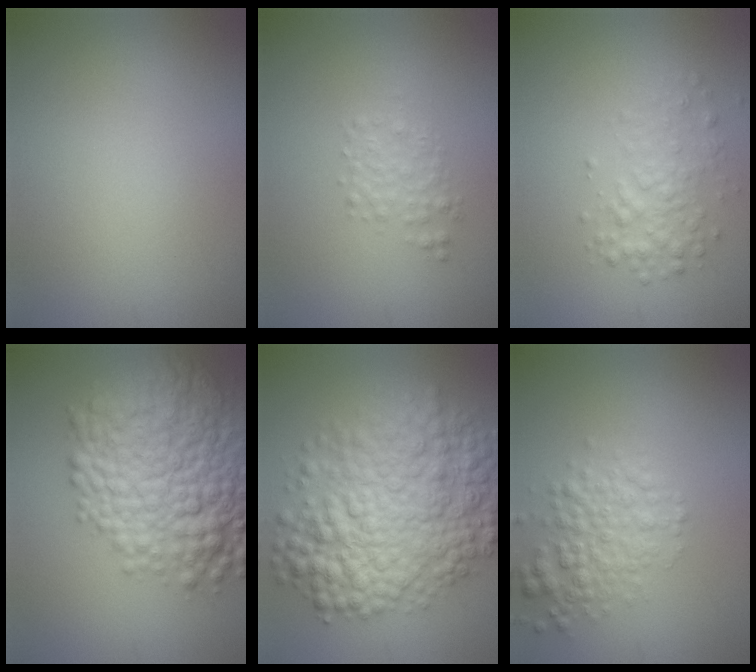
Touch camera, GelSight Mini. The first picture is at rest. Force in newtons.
{"total": 1.8, "press": 1.8, "slide": 0.0}
{"total": 2.5, "press": 2.5, "slide": 0.1}
{"total": 10.5, "press": 10.5, "slide": 0.0}
{"total": 9.8, "press": 9.8, "slide": 0.1}
{"total": 3.5, "press": 3.5, "slide": 0.1}